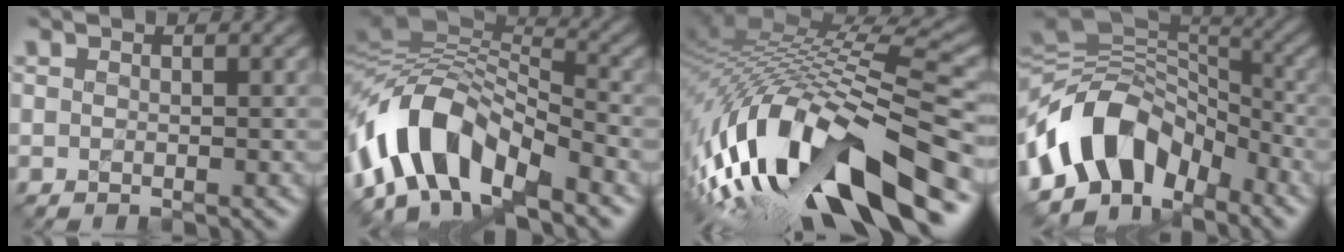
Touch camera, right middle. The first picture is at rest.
{"total": 10.1, "force": [-4.9, 4.9, 7.4], "torque": [-0.126, 0.020, -0.098]}
{"total": 17.0, "force": [-7.3, 5.9, 14.2], "torque": [-0.288, -0.003, -0.124]}
{"total": 10.9, "force": [-4.6, 7.1, 6.8], "torque": [-0.116, 0.030, -0.098]}